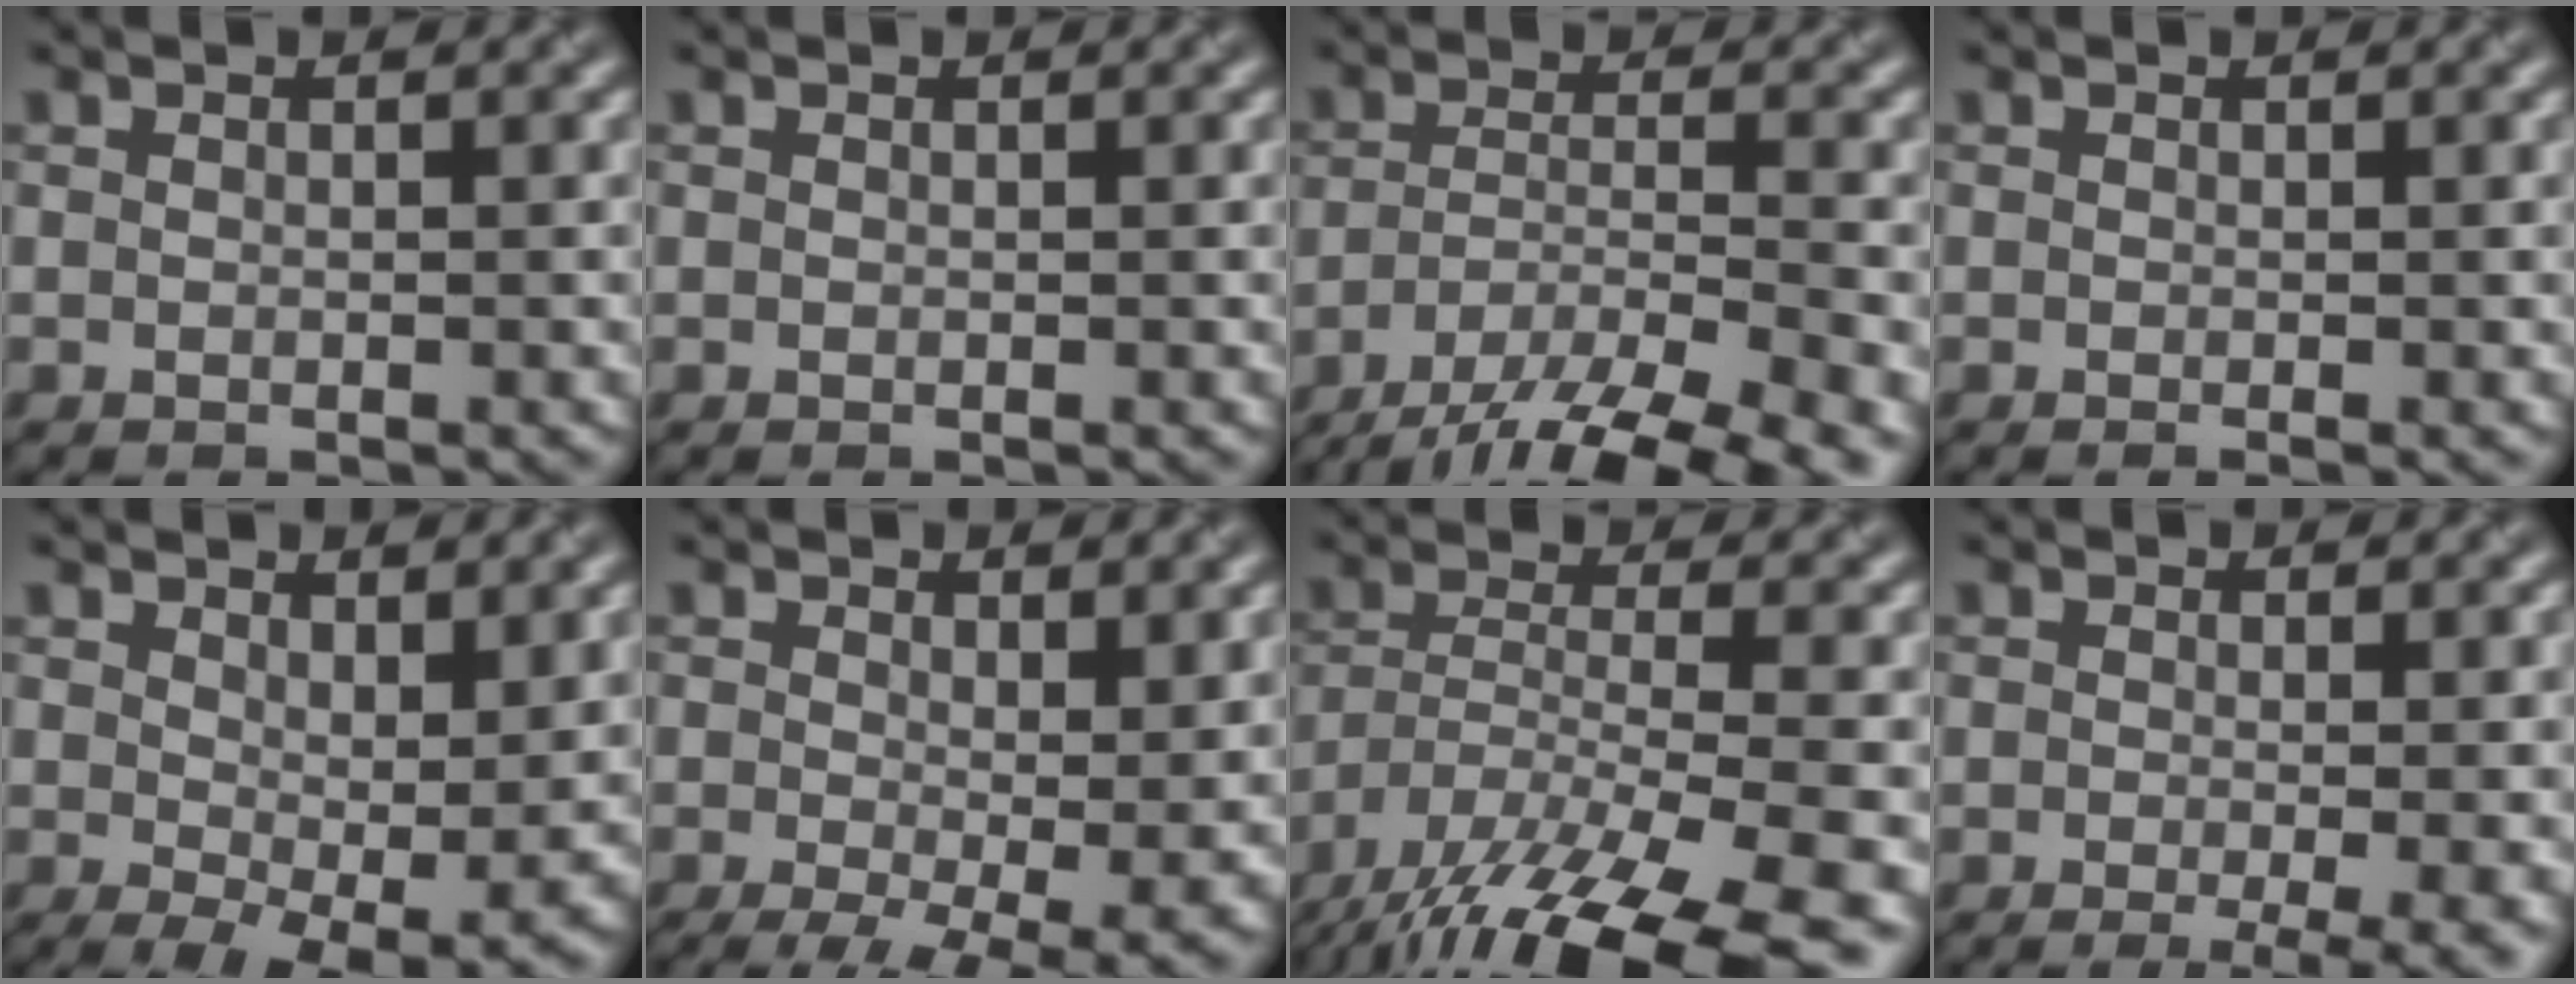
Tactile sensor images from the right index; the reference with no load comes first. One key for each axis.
{"total": 0.0}
{"total": 13.9, "fx": -11.2, "fy": 4.3, "fz": 7.0, "tx": -0.133, "ty": -0.028, "tz": -0.152}
{"total": 0.6, "fx": -0.1, "fy": 0.2, "fz": 0.5, "tx": -0.004, "ty": -0.005, "tz": 0.000}
{"total": 6.6, "fx": -0.2, "fy": 3.1, "fz": 5.8, "tx": -0.102, "ty": -0.023, "tz": 0.012}
{"total": 9.8, "fx": -2.4, "fy": 4.4, "fz": 8.4, "tx": -0.144, "ty": -0.026, "tz": -0.021}
{"total": 14.1, "fx": -10.1, "fy": 4.4, "fz": 8.7, "tx": -0.186, "ty": -0.032, "tz": -0.151}
{"total": 5.7, "fx": -2.5, "fy": 1.8, "fz": 4.8, "tx": -0.058, "ty": -0.005, "tz": -0.024}